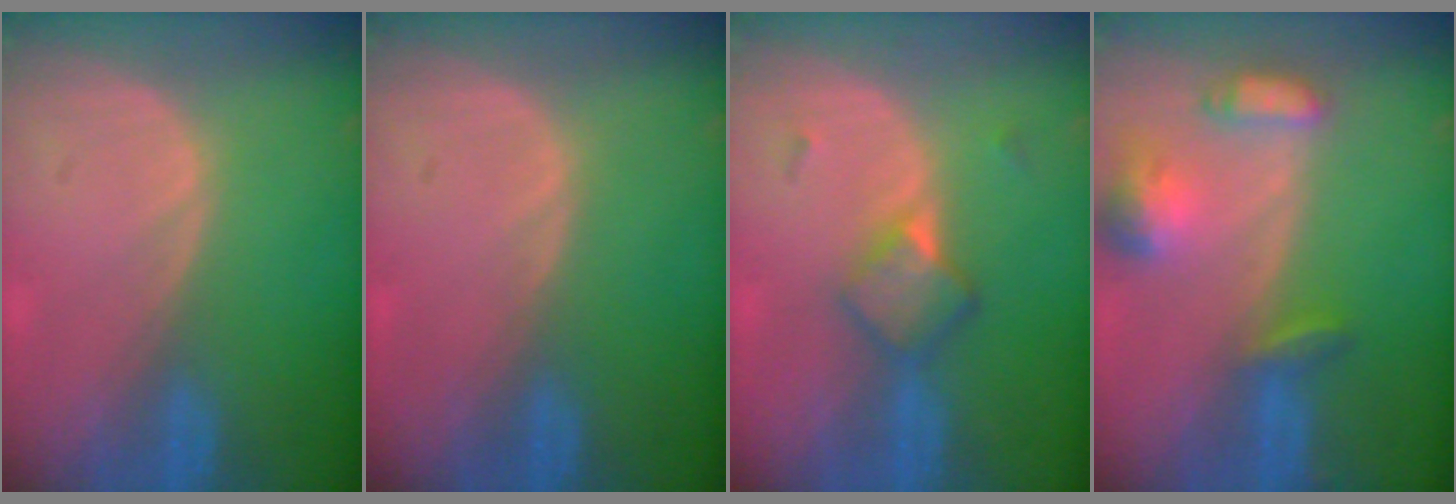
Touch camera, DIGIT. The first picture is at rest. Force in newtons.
{"total": 0.0}
{"total": 4.8, "press": 4.2, "slide": 2.2}
{"total": 6.8, "press": 6.4, "slide": 2.3}